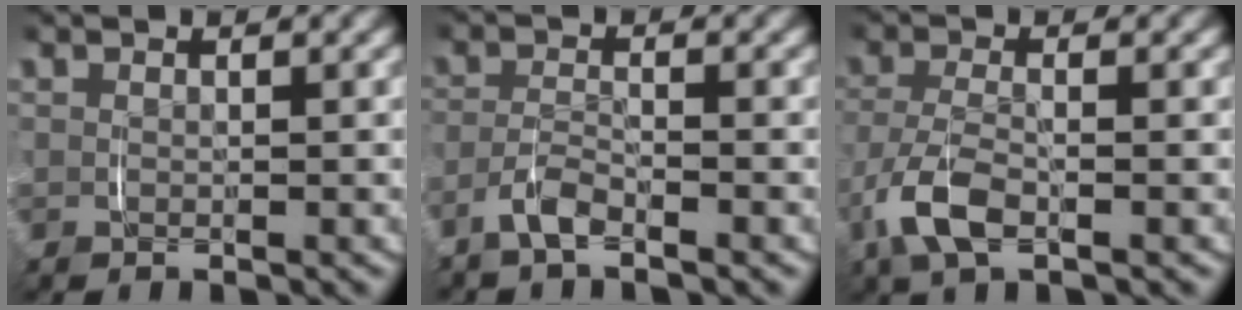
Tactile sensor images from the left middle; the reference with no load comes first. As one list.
[{"total": 2.4, "force": [-2.3, -0.2, 0.7], "torque": [-0.021, -0.001, -0.047]}, {"total": 3.8, "force": [-2.4, 1.2, 2.7], "torque": [-0.066, -0.013, -0.039]}]